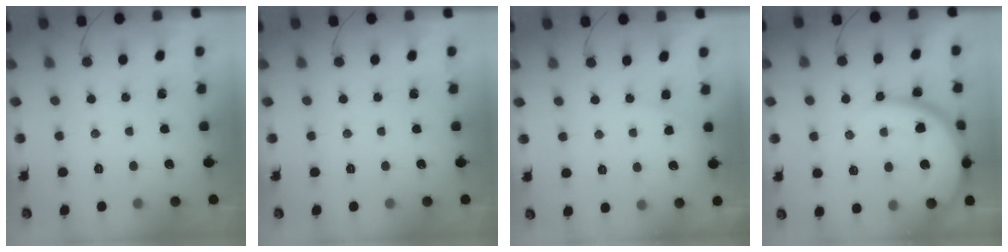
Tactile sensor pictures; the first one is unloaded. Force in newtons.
{"total": 0.0}
{"total": 4.6, "press": 4.3, "slide": 1.6}
{"total": 15.2, "press": 15.1, "slide": 1.4}